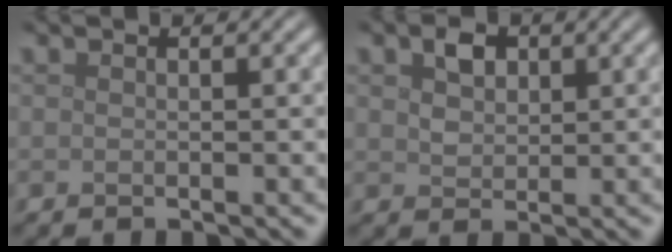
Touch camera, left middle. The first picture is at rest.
{"total": 2.4, "force": [1.0, 1.7, 1.3], "torque": [-0.026, 0.003, 0.017]}